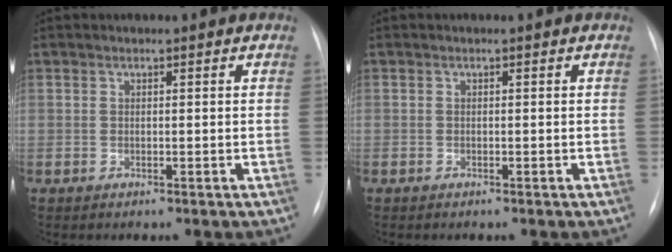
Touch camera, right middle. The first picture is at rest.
{"total": 0.0}